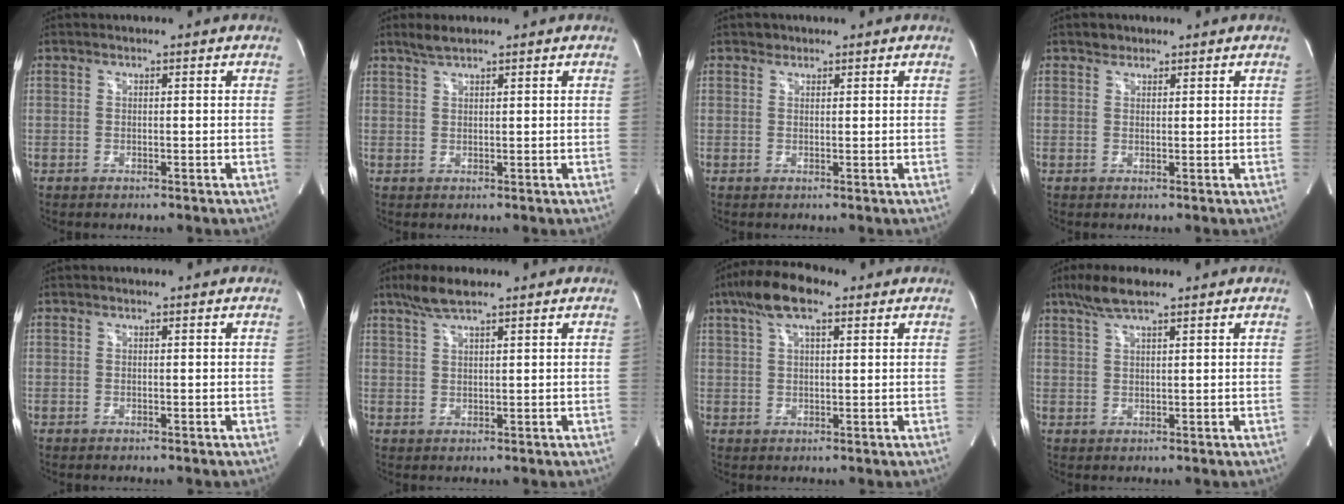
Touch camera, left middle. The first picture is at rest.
{"total": 2.1, "force": [1.8, 0.1, 1.0], "torque": [-0.028, 0.005, 0.037]}
{"total": 0.9, "force": [0.7, 0.5, -0.1], "torque": [0.002, -0.002, 0.008]}
{"total": 1.2, "force": [0.9, 0.8, 0.0], "torque": [0.001, 0.000, 0.012]}
{"total": 0.0}
{"total": 4.7, "force": [3.5, 0.5, 3.0], "torque": [-0.072, 0.010, 0.071]}
{"total": 8.2, "force": [4.8, 2.5, 6.2], "torque": [-0.126, 0.028, 0.085]}
{"total": 4.9, "force": [3.6, 0.6, 3.3], "torque": [-0.076, 0.012, 0.072]}